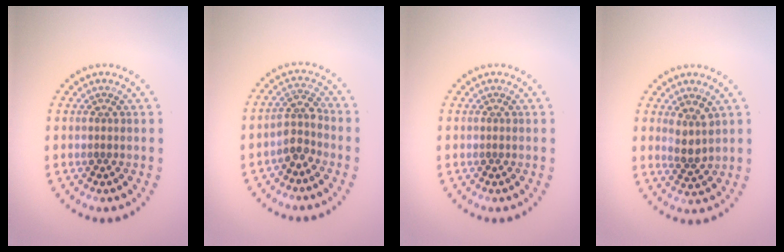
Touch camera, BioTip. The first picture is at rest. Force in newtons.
{"total": 2.3, "press": 1.9, "slide": 1.3}
{"total": 0.0}
{"total": 2.3, "press": 1.8, "slide": 1.5}